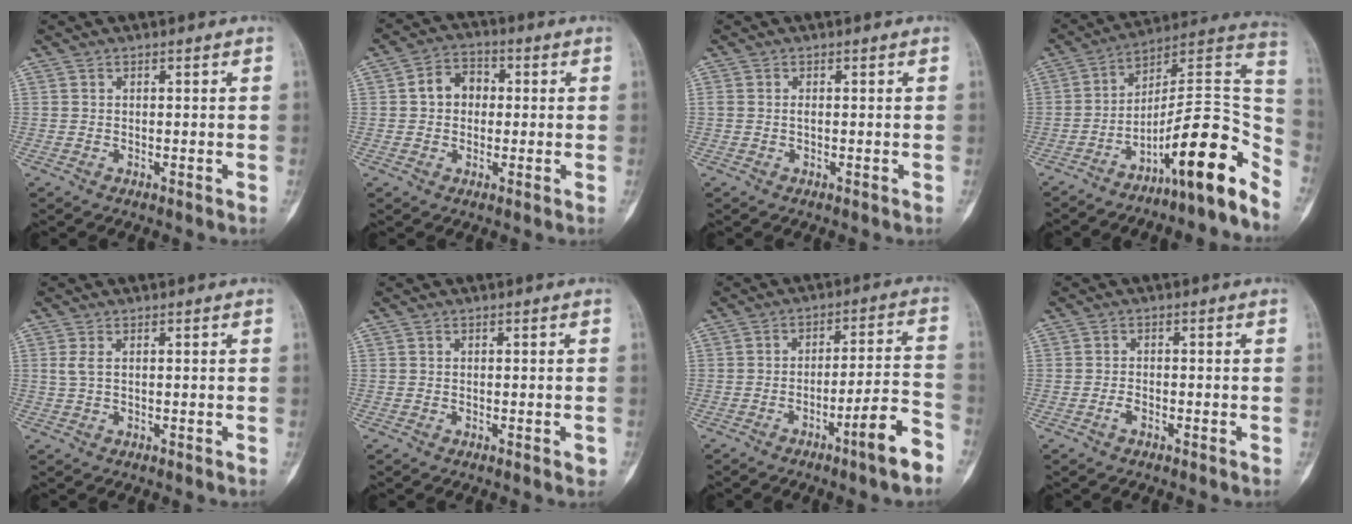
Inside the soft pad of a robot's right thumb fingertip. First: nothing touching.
{"total": 6.2, "force": [0.5, 5.0, 3.7], "torque": [-0.041, 0.017, 0.000]}
{"total": 0.7, "force": [0.0, 0.3, 0.6], "torque": [-0.014, -0.001, -0.002]}
{"total": 17.8, "force": [-11.2, 3.1, 13.5], "torque": [-0.167, 0.125, -0.174]}
{"total": 1.6, "force": [0.4, 0.5, 1.5], "torque": [-0.045, 0.008, 0.015]}
{"total": 1.0, "force": [-0.4, 0.4, 0.9], "torque": [-0.007, -0.001, -0.004]}
{"total": 9.8, "force": [-5.8, 0.6, 7.8], "torque": [-0.118, 0.041, -0.089]}
{"total": 1.4, "force": [-0.9, 0.7, 0.9], "torque": [-0.019, 0.005, -0.019]}